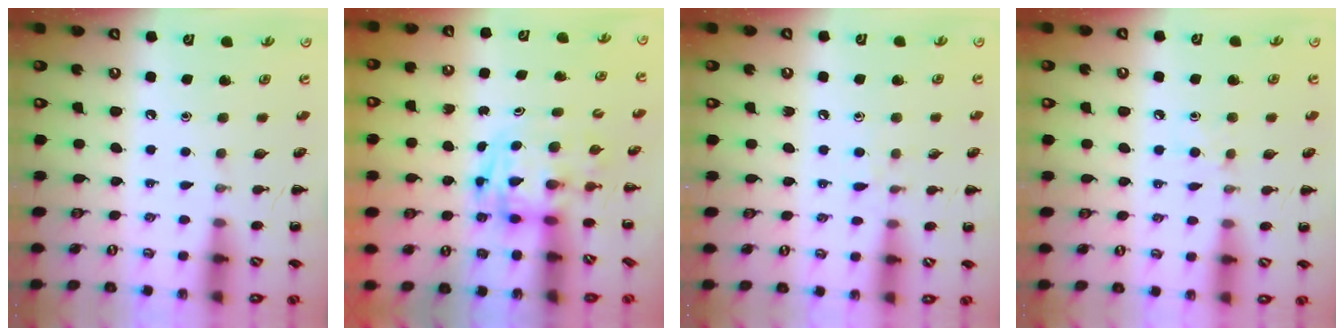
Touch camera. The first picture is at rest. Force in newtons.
{"total": 2.8, "press": 2.7, "slide": 0.5}
{"total": 4.6, "press": 4.3, "slide": 1.7}
{"total": 4.1, "press": 4.0, "slide": 1.2}